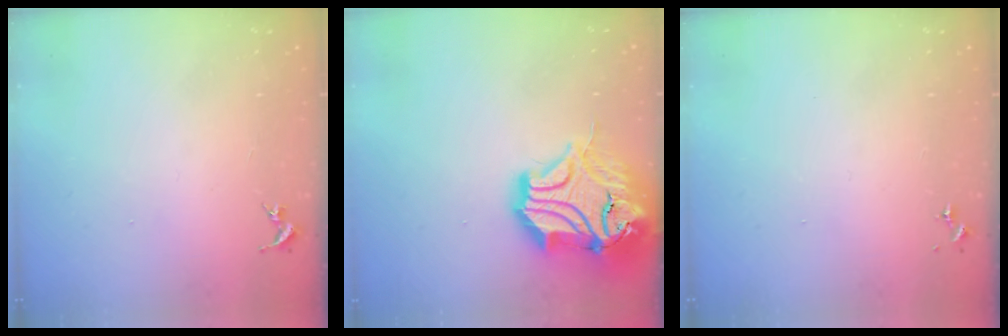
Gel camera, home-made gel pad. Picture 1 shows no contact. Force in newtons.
{"total": 21.9, "press": 21.7, "slide": 2.9}
{"total": 0.0}